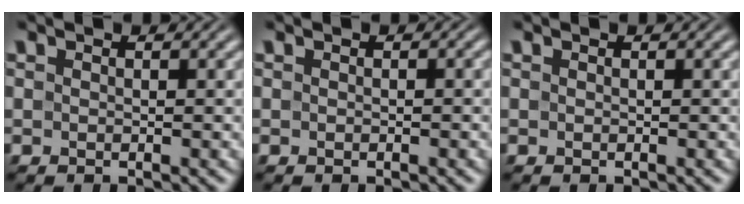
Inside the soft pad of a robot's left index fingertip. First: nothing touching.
{"total": 0.0}
{"total": 0.0}